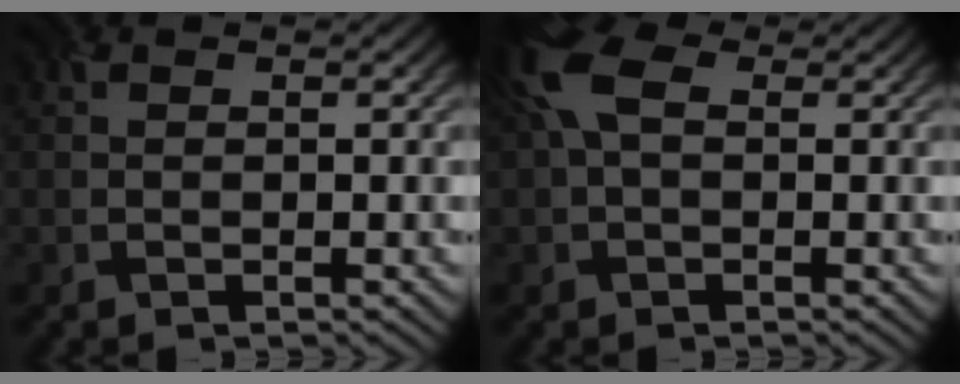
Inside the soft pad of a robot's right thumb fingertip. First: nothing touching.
{"total": 5.4, "force": [1.3, 3.2, 4.2], "torque": [-0.106, 0.012, 0.011]}